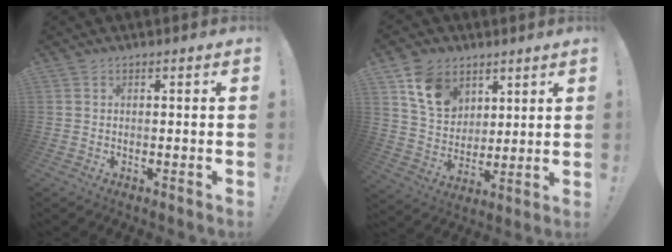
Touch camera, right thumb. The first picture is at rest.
{"total": 12.6, "force": [7.3, 8.8, 5.3], "torque": [-0.103, -0.028, 0.147]}